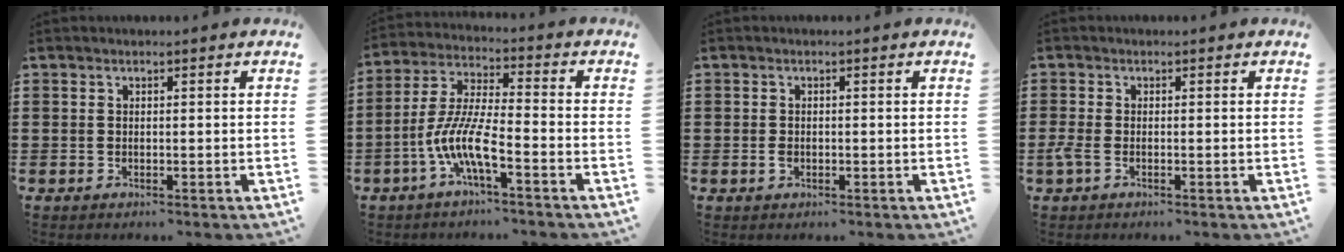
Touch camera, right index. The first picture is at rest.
{"total": 8.7, "force": [-4.2, 1.7, 7.5], "torque": [-0.180, -0.013, -0.087]}
{"total": 1.2, "force": [-0.4, 0.7, 0.9], "torque": [-0.026, -0.004, -0.009]}
{"total": 1.7, "force": [-0.9, 0.5, 1.4], "torque": [-0.040, -0.008, -0.020]}